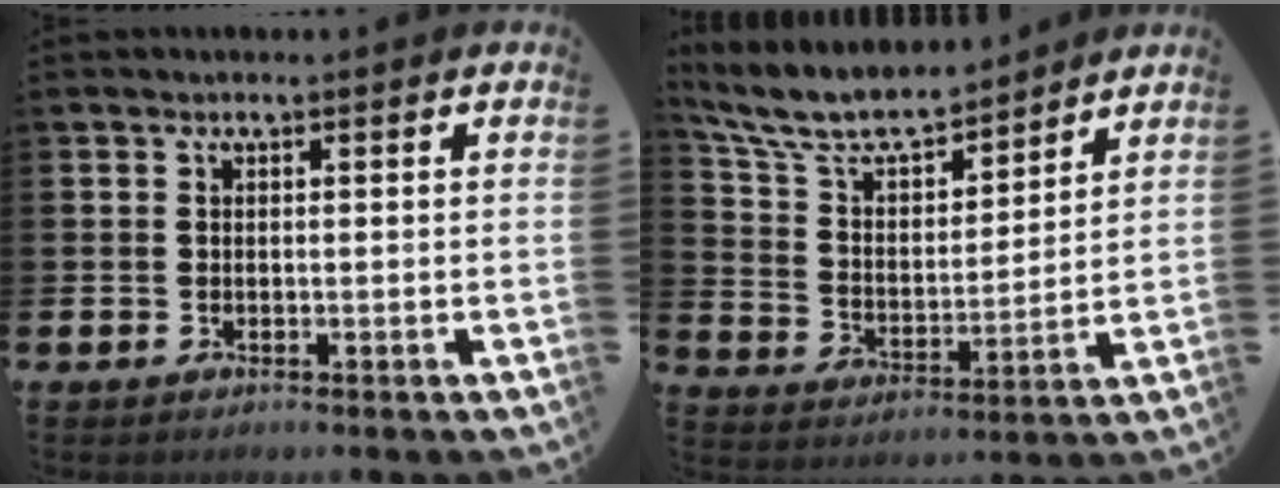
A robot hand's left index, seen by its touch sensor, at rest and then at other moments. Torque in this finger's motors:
{"motor_torque": [-0.05, -0.85, 0.86, 0.13]}